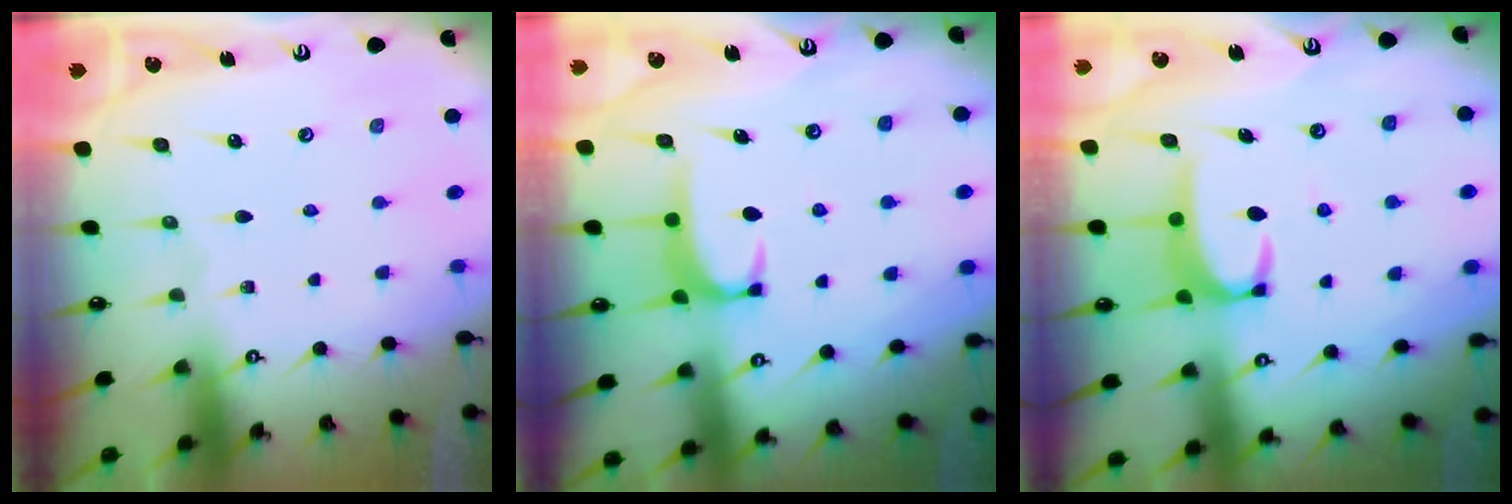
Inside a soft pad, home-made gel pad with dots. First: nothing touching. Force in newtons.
{"total": 1.8, "press": 1.8, "slide": 0.5}
{"total": 3.6, "press": 3.5, "slide": 0.6}